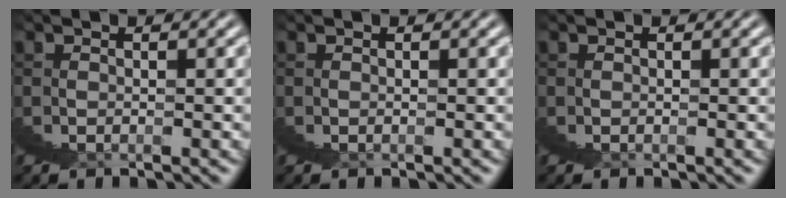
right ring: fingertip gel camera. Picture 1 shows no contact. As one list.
[{"total": 0.0}, {"total": 0.0}]